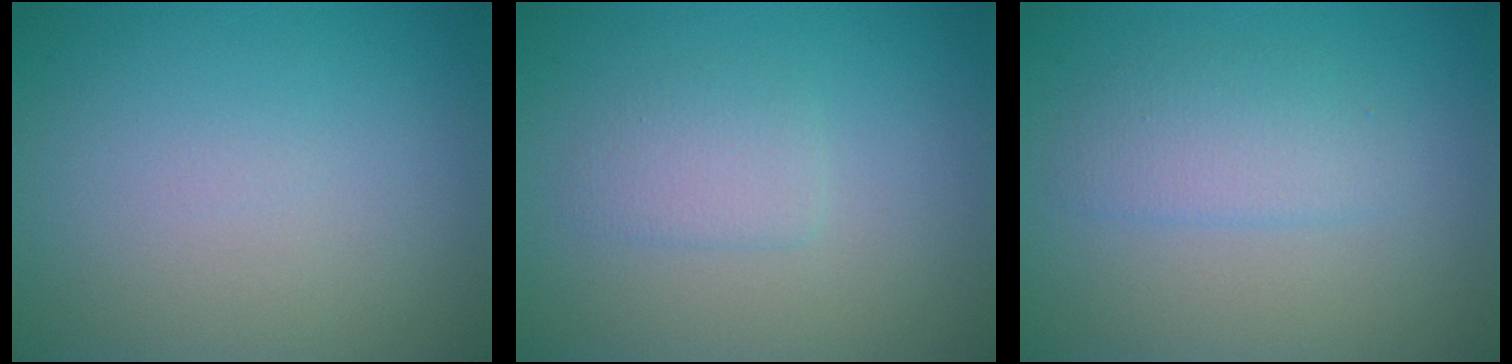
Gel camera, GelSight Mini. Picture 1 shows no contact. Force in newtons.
{"total": 1.8, "press": 1.8, "slide": 0.1}
{"total": 2.4, "press": 2.4, "slide": 0.0}